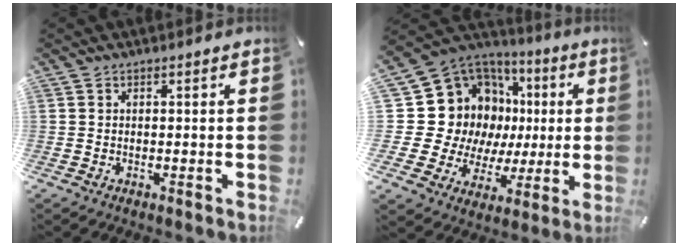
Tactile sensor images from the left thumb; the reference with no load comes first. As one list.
[{"total": 16.9, "force": [5.3, 14.7, 6.3], "torque": [-0.117, -0.071, 0.132]}]